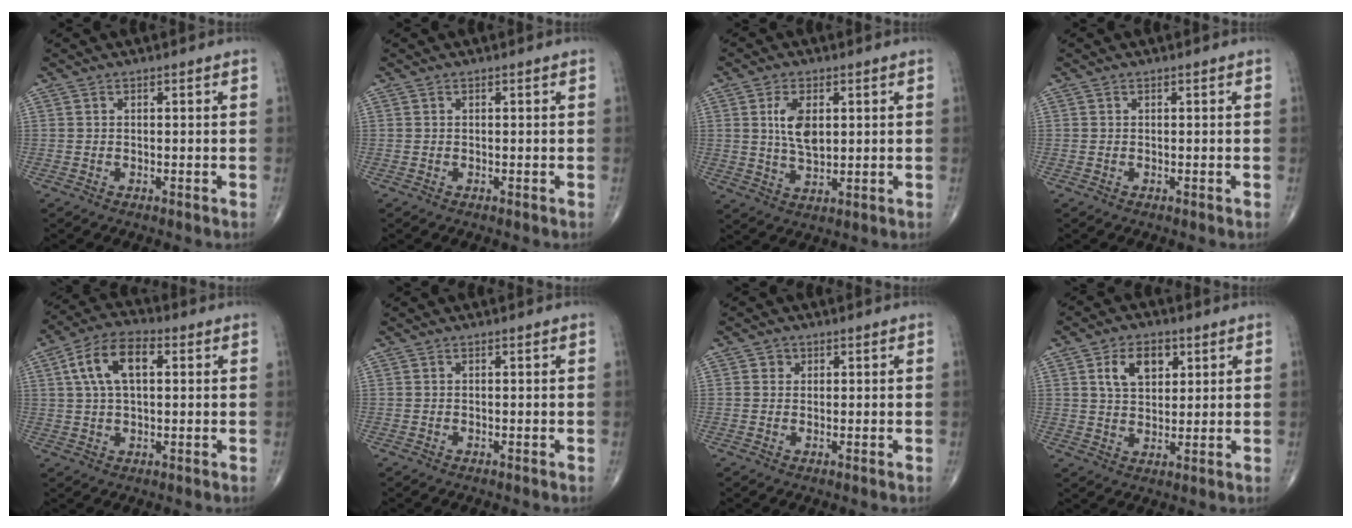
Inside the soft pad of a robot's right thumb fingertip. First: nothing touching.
{"total": 0.0}
{"total": 7.2, "force": [1.7, 3.9, 5.8], "torque": [-0.101, -0.009, 0.035]}
{"total": 0.0}
{"total": 10.6, "force": [2.7, 5.5, 8.7], "torque": [-0.162, 0.020, 0.044]}
{"total": 0.0}
{"total": 1.5, "force": [0.5, 1.3, 0.3], "torque": [0.006, 0.000, 0.003]}
{"total": 8.1, "force": [3.2, 5.1, 5.3], "torque": [-0.069, -0.009, 0.057]}